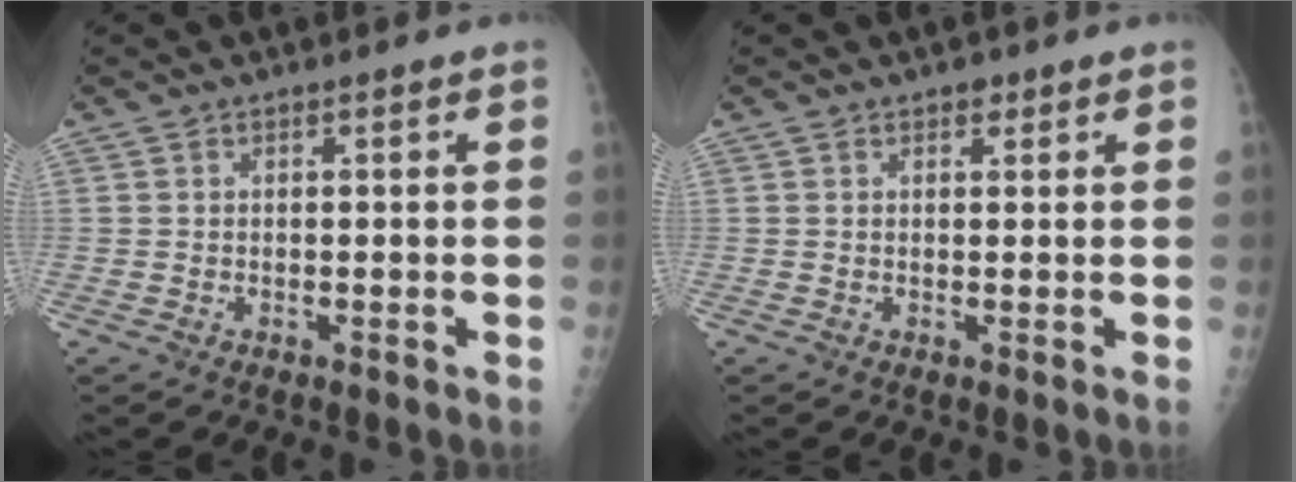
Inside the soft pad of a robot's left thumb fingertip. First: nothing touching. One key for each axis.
{"total": 1.3, "fx": 0.9, "fy": 0.8, "fz": 0.6, "tx": 0.002, "ty": -0.003, "tz": 0.009}